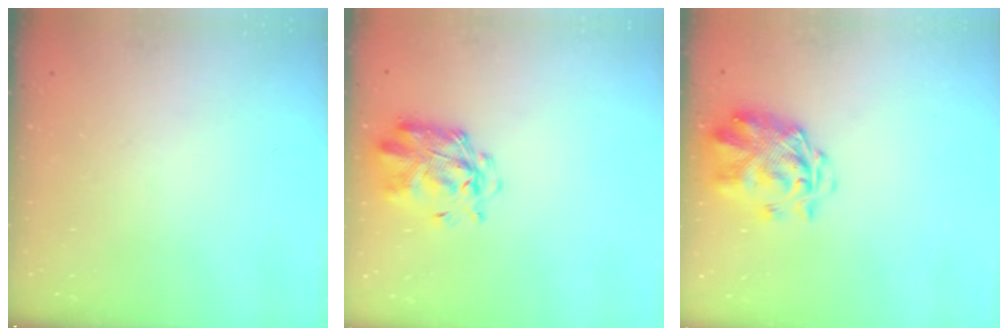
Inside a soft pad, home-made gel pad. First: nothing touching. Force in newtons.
{"total": 2.9, "press": 2.8, "slide": 0.8}
{"total": 3.3, "press": 2.9, "slide": 1.6}